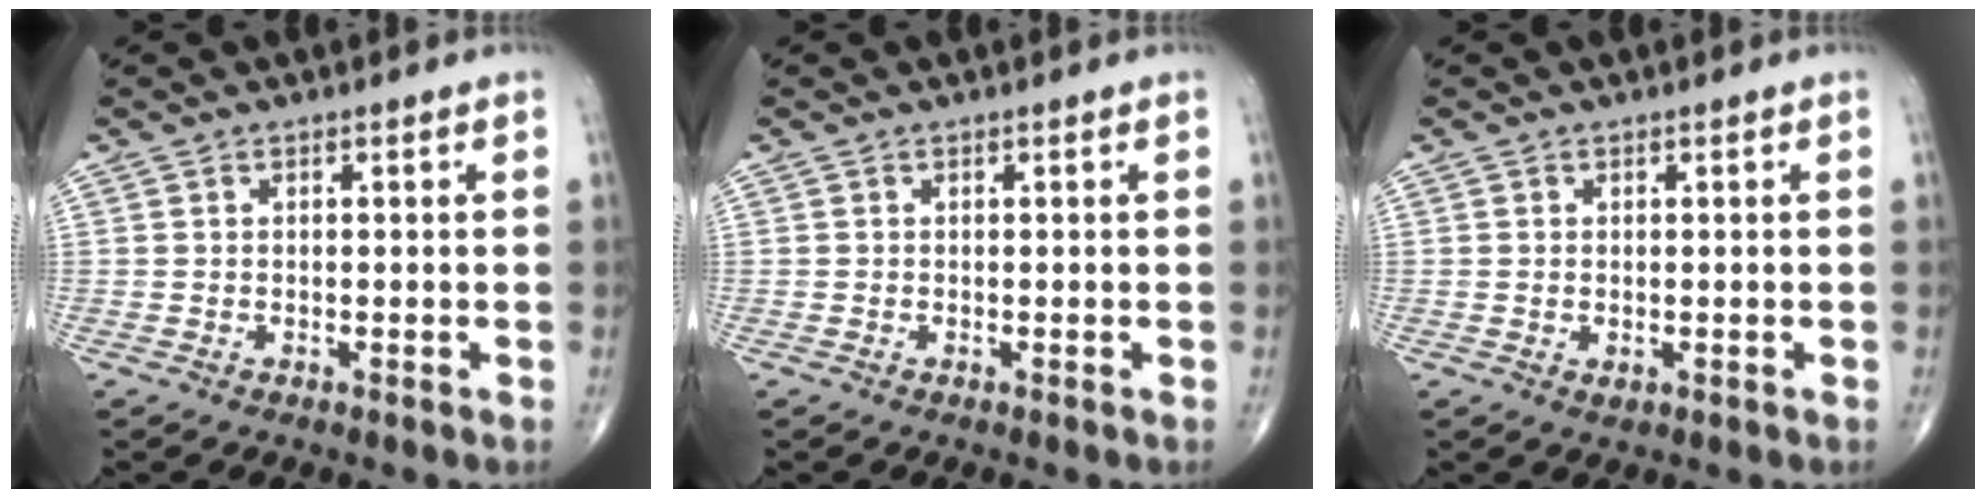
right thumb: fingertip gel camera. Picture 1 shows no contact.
{"total": 0.0}
{"total": 1.1, "force": [-0.1, 0.7, 0.8], "torque": [-0.012, -0.004, 0.000]}